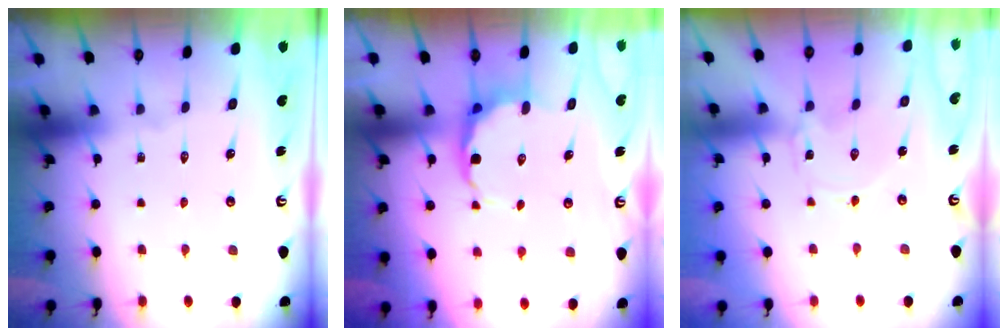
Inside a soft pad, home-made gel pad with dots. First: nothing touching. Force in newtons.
{"total": 7.8, "press": 7.6, "slide": 1.8}
{"total": 0.0}